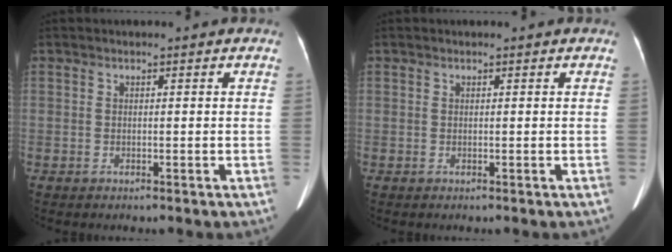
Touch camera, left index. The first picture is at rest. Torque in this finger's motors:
{"motor_torque": [-0.08, 0.12, 0.01, 0.01]}